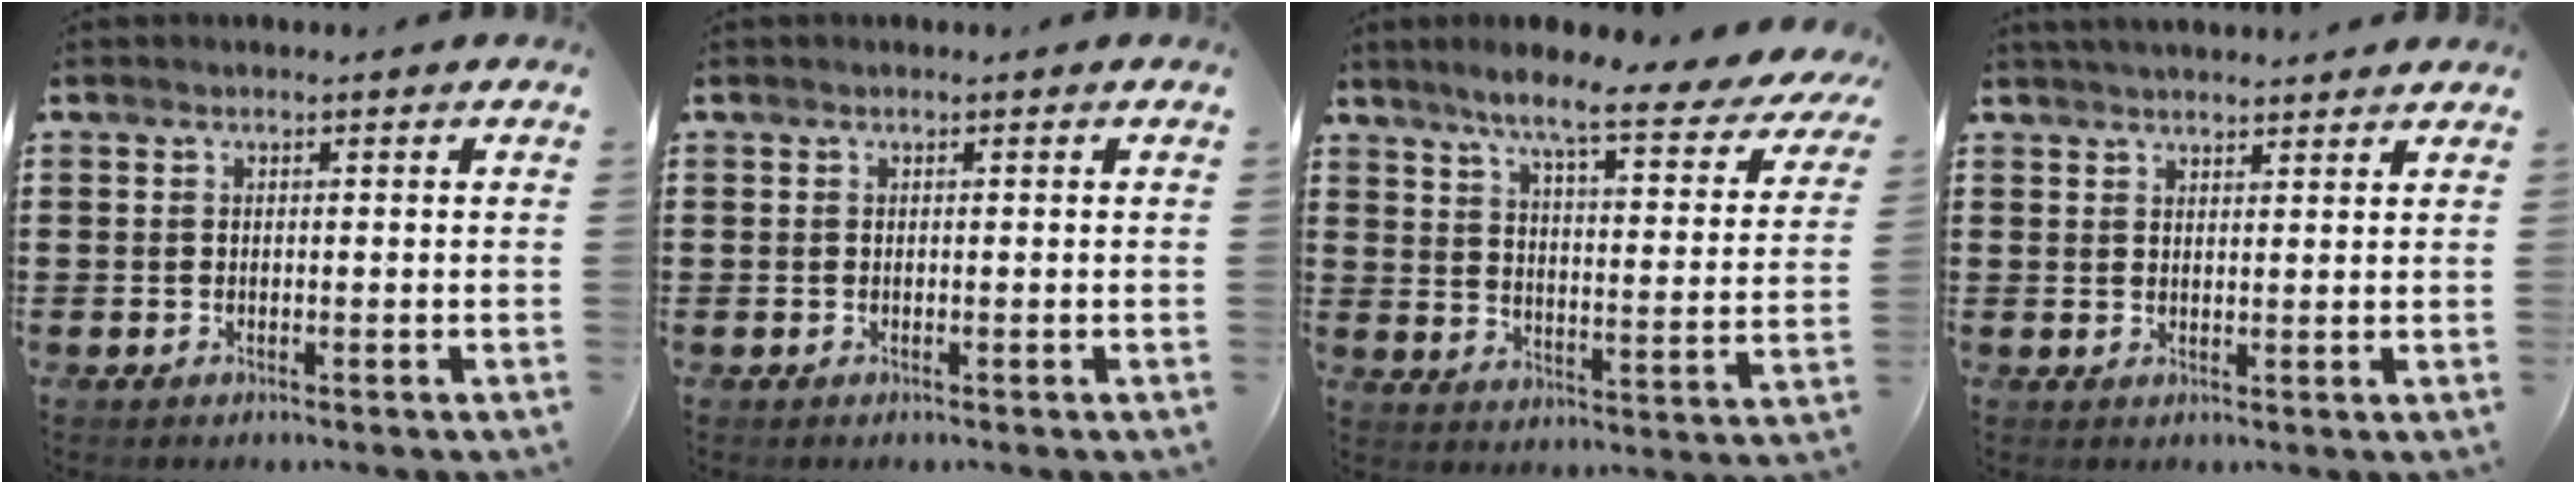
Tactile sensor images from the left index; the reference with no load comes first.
{"total": 0.0}
{"total": 8.9, "force": [7.1, 0.1, 5.4], "torque": [-0.114, -0.049, 0.109]}
{"total": 2.4, "force": [2.4, 0.0, 0.1], "torque": [-0.008, -0.003, 0.046]}